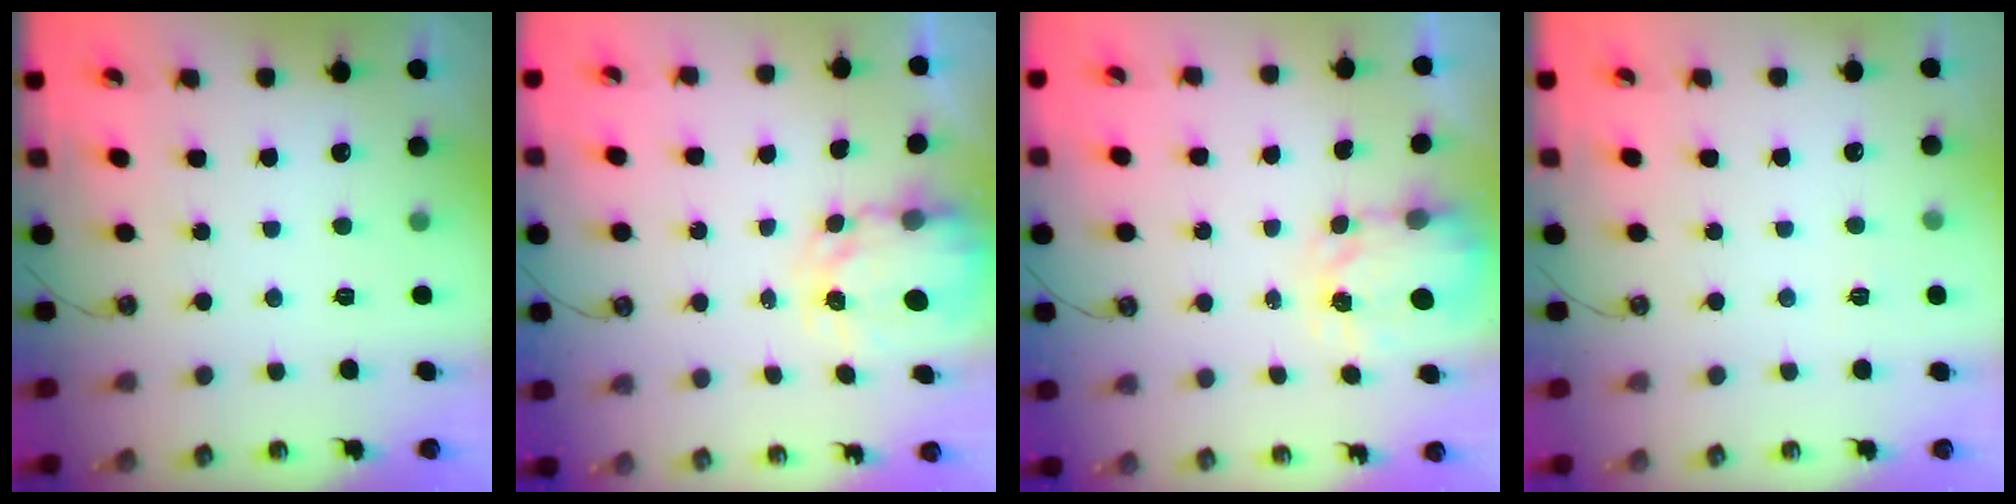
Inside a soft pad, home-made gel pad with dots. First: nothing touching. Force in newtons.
{"total": 3.9, "press": 3.9, "slide": 0.2}
{"total": 3.3, "press": 3.3, "slide": 0.4}
{"total": 2.7, "press": 2.7, "slide": 0.4}